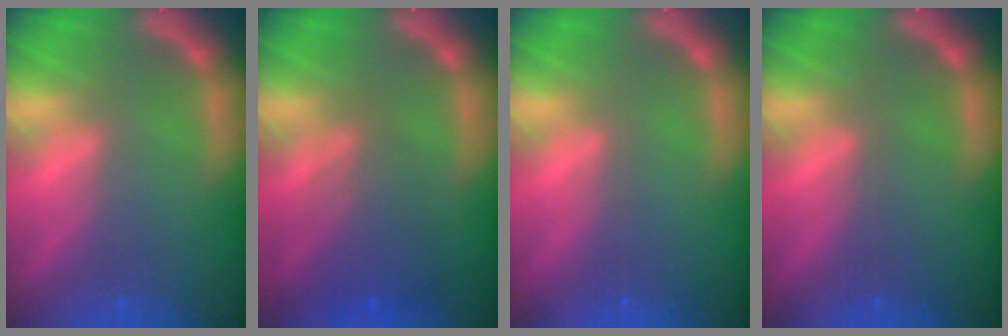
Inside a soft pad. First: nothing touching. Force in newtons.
{"total": 4.0}
{"total": 0.0}
{"total": 0.0}